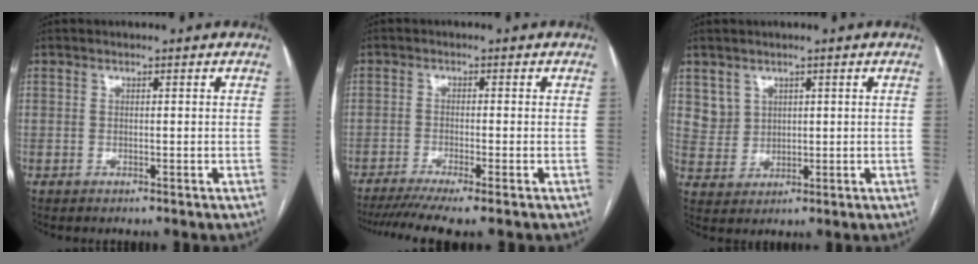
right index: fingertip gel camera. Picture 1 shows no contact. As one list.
[{"total": 7.8, "force": [-6.1, -0.3, 4.8], "torque": [-0.071, -0.013, -0.098]}, {"total": 4.0, "force": [2.1, 3.4, 0.2], "torque": [-0.001, 0.005, 0.047]}]